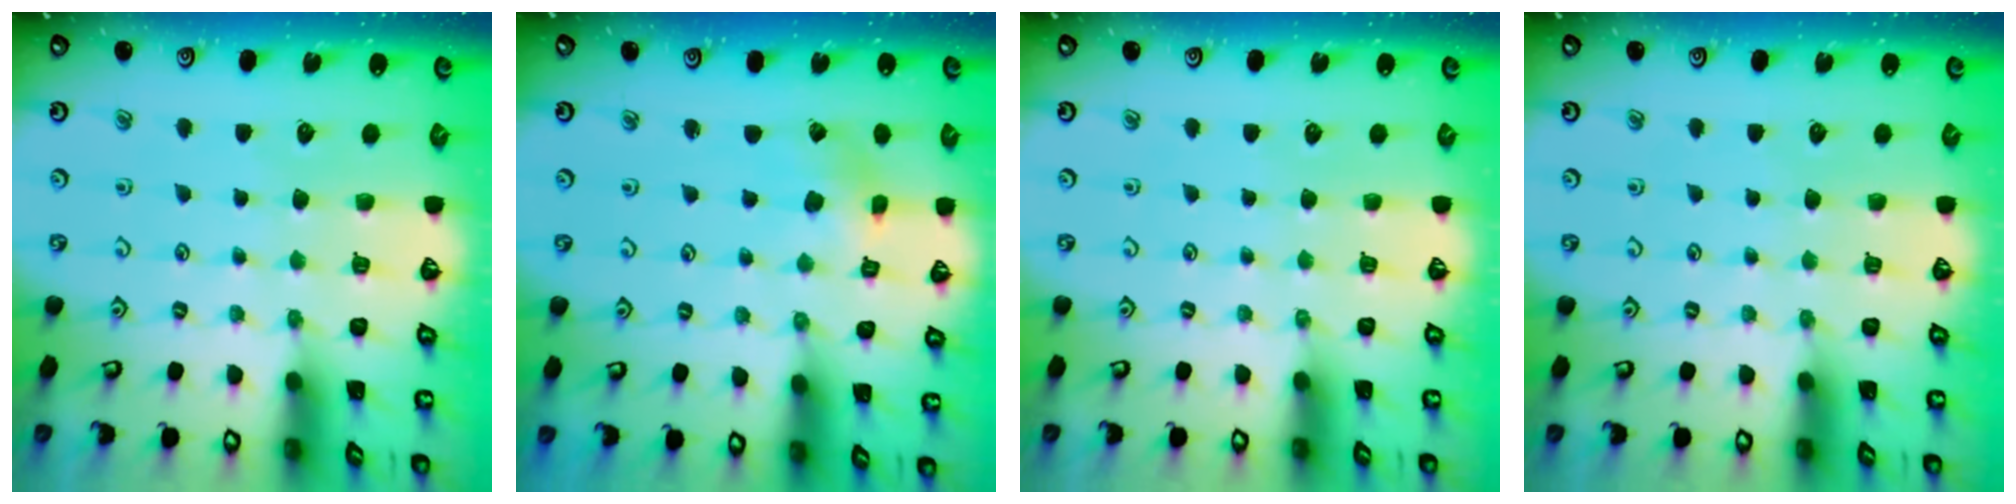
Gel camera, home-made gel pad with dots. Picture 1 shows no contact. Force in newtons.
{"total": 1.4, "press": 1.3, "slide": 0.3}
{"total": 0.0}
{"total": 0.0}